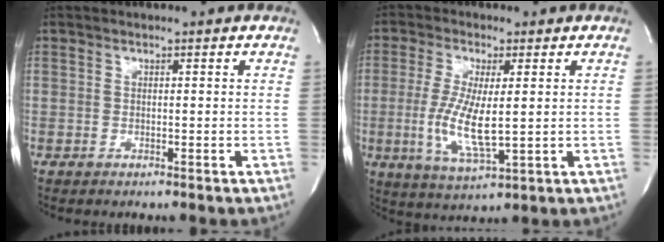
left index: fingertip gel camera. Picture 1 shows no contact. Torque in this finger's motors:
{"motor_torque": [0.56, 0.44, 0.27, 0.06]}